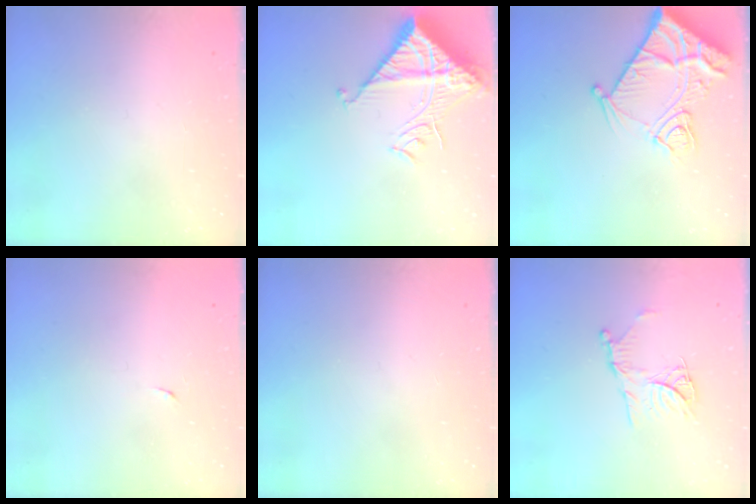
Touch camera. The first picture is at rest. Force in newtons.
{"total": 14.3, "press": 14.2, "slide": 1.6}
{"total": 13.7, "press": 13.7, "slide": 1.4}
{"total": 3.8, "press": 3.7, "slide": 0.8}
{"total": 0.0}
{"total": 12.7, "press": 12.6, "slide": 1.4}